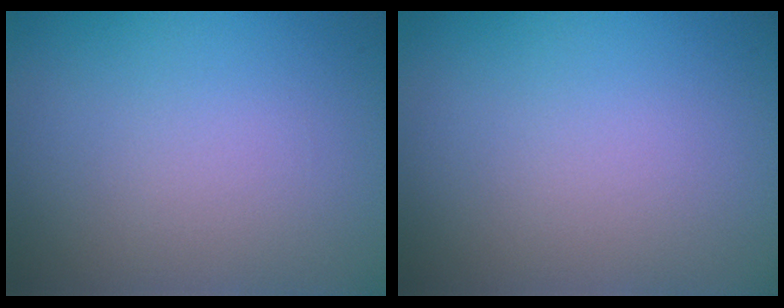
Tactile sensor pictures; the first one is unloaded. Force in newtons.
{"total": 0.0}